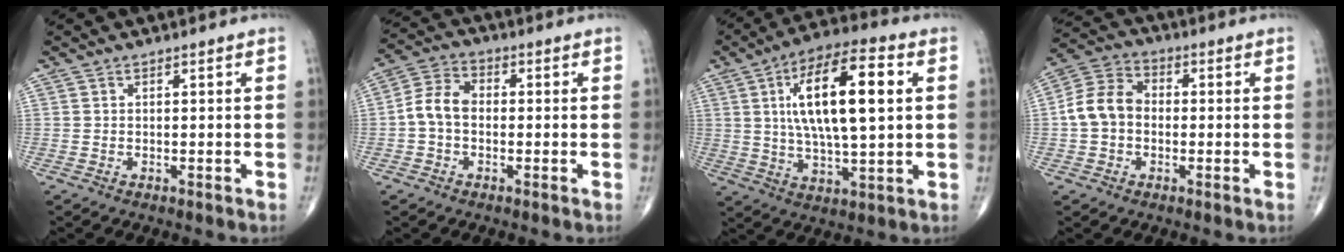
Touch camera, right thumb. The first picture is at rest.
{"total": 6.5, "force": [-0.8, 4.6, 4.5], "torque": [-0.081, 0.024, -0.026]}
{"total": 18.5, "force": [3.9, 6.5, 16.9], "torque": [-0.280, 0.005, 0.062]}
{"total": 8.7, "force": [-0.7, 6.8, 5.4], "torque": [-0.093, 0.031, -0.025]}